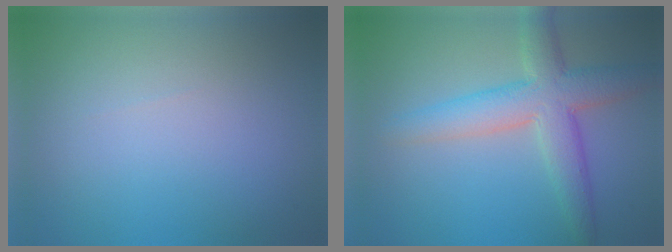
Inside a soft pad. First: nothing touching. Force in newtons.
{"total": 5.8, "press": 5.8, "slide": 0.3}